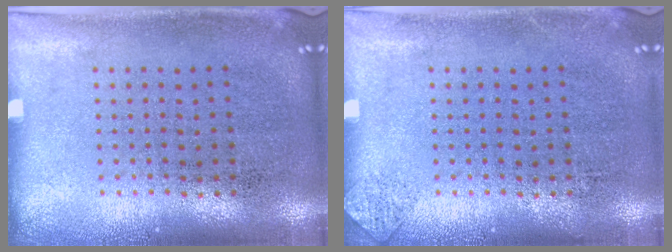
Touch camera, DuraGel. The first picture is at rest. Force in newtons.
{"total": 0.6, "press": 0.6, "slide": 0.2}